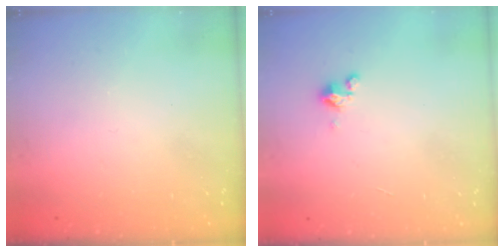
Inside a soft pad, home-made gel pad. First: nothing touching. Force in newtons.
{"total": 1.8, "press": 1.7, "slide": 0.4}